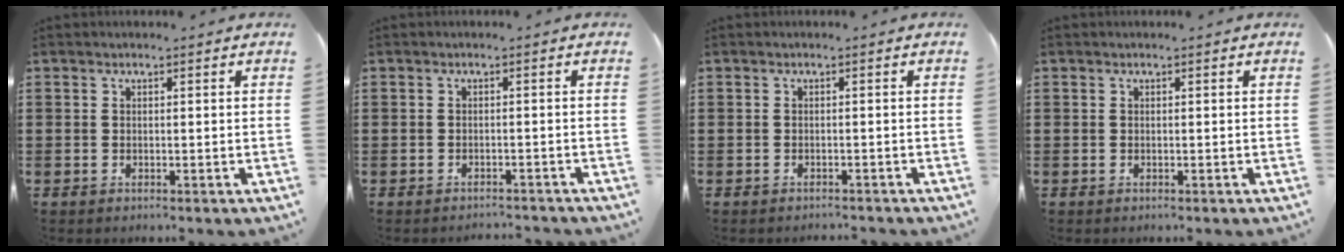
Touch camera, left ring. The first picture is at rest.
{"total": 1.3, "force": [-1.3, 0.0, 0.2], "torque": [-0.006, 0.001, -0.026]}
{"total": 0.9, "force": [-0.8, 0.0, 0.1], "torque": [-0.005, -0.001, -0.017]}
{"total": 0.0}